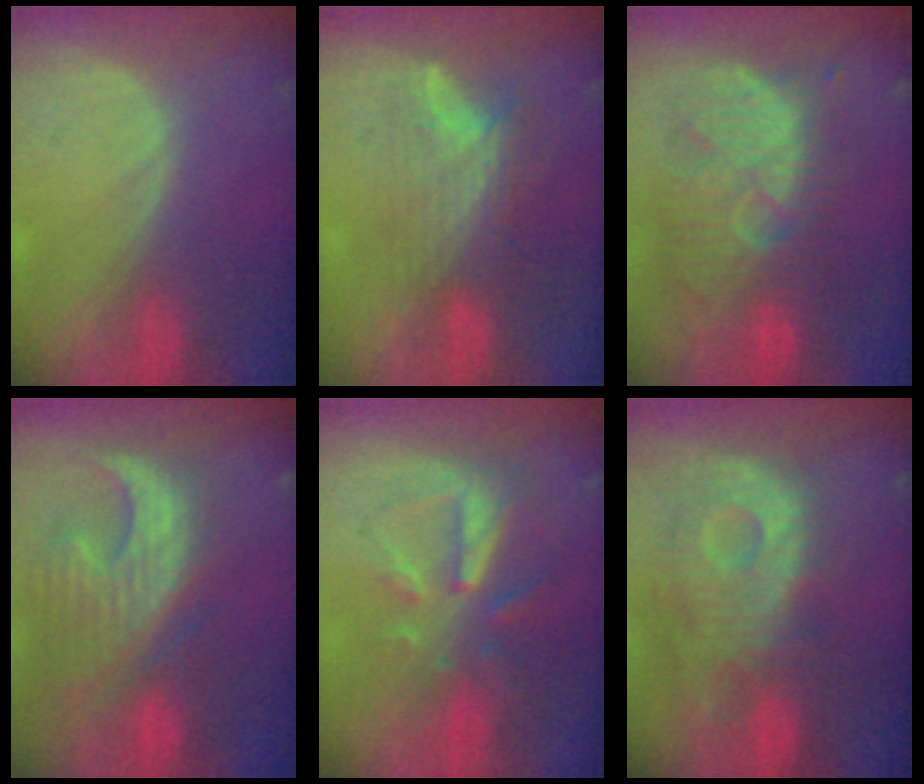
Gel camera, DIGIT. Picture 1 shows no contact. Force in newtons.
{"total": 8.2, "press": 6.8, "slide": 4.7}
{"total": 11.5, "press": 10.9, "slide": 3.7}
{"total": 12.8, "press": 11.2, "slide": 6.2}
{"total": 8.2, "press": 7.4, "slide": 3.5}
{"total": 12.3, "press": 10.8, "slide": 5.9}